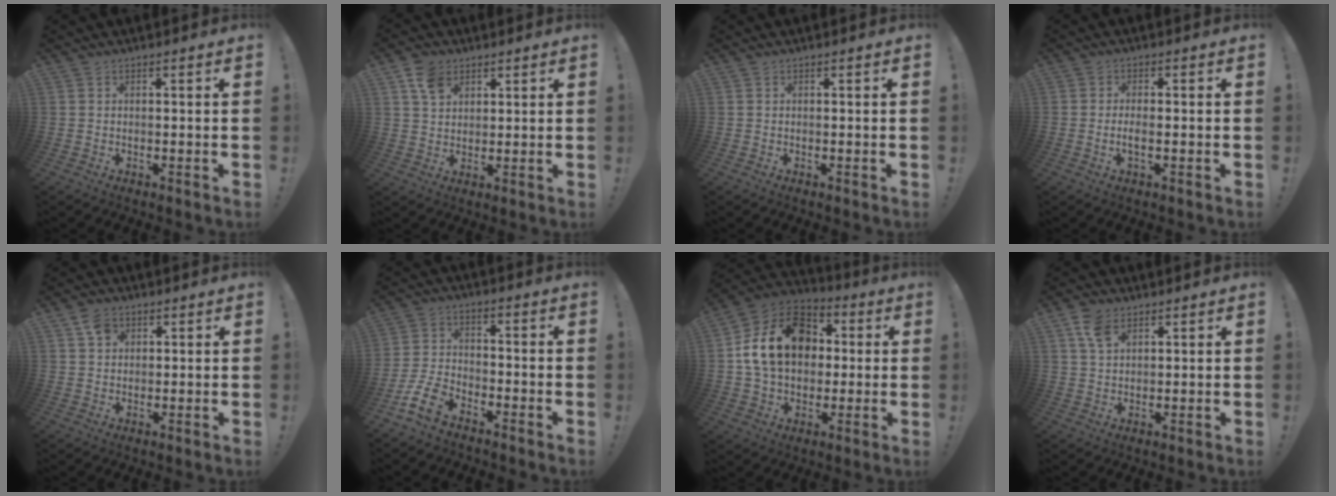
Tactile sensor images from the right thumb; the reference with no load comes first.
{"total": 6.9, "force": [4.0, 4.6, 3.1], "torque": [-0.051, -0.012, 0.078]}
{"total": 0.0}
{"total": 2.8, "force": [-1.0, 0.6, 2.5], "torque": [-0.051, 0.000, -0.020]}
{"total": 4.0, "force": [2.2, 3.0, 1.5], "torque": [-0.014, -0.007, 0.038]}
{"total": 9.0, "force": [-6.4, 4.5, 4.4], "torque": [-0.102, 0.028, -0.121]}
{"total": 19.6, "force": [3.7, 14.7, 12.3], "torque": [-0.193, 0.008, 0.074]}
{"total": 6.3, "force": [3.5, 3.5, 3.9], "torque": [-0.067, -0.011, 0.068]}